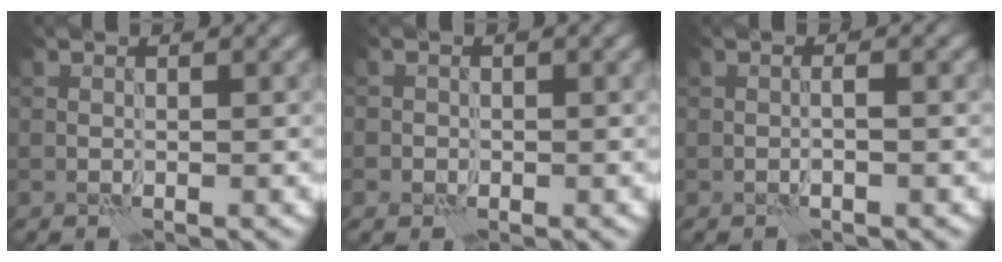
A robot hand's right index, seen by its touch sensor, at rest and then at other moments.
{"total": 0.8, "force": [-0.2, 0.7, -0.1], "torque": [0.010, -0.004, -0.004]}
{"total": 0.9, "force": [-0.4, 0.0, 0.8], "torque": [-0.007, -0.004, -0.004]}